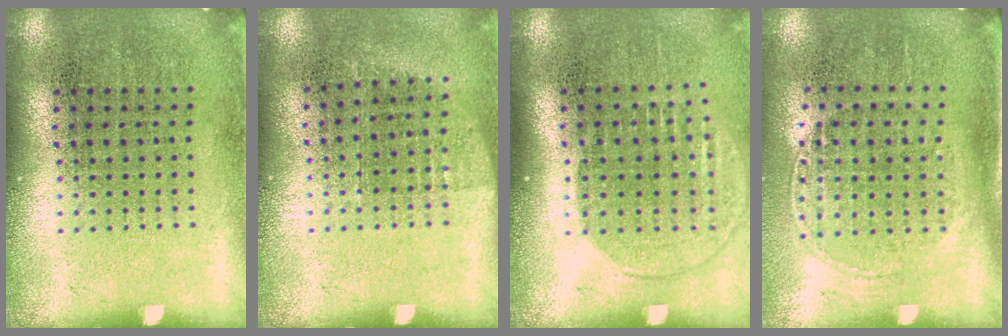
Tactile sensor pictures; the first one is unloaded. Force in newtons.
{"total": 0.7, "press": 0.7, "slide": 0.3}
{"total": 1.5, "press": 1.2, "slide": 0.8}
{"total": 1.5, "press": 1.2, "slide": 0.8}